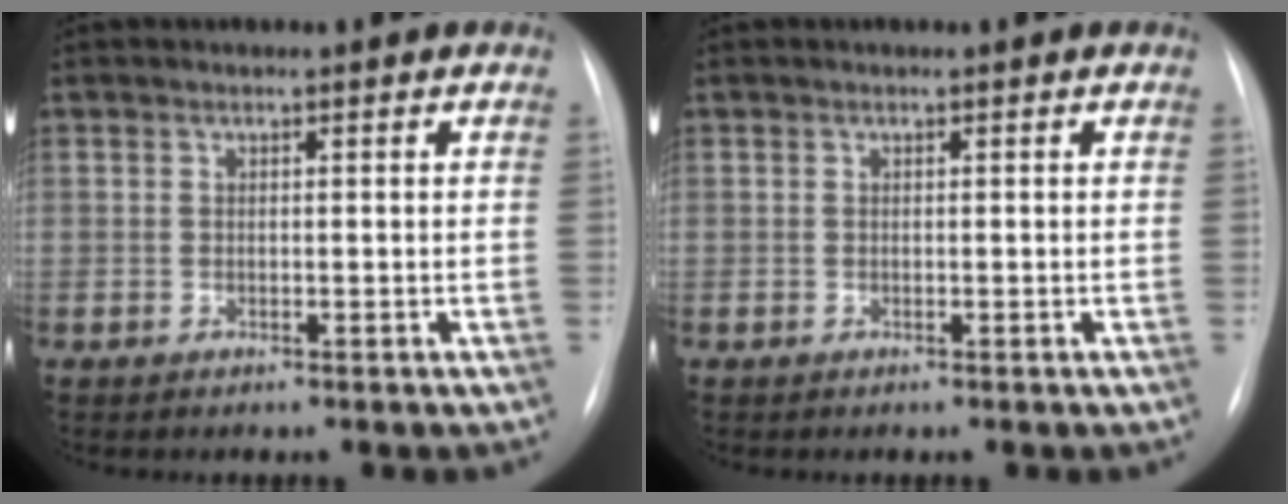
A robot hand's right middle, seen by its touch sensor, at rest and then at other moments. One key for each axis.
{"total": 0.0}